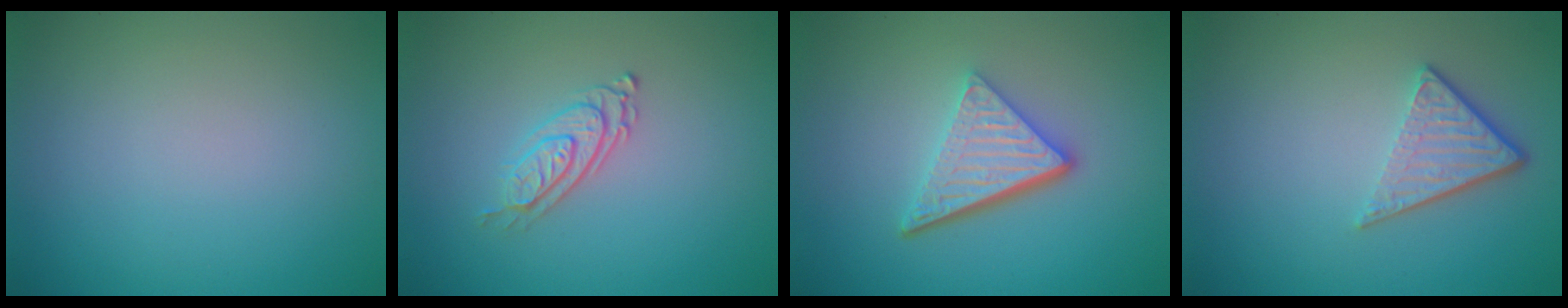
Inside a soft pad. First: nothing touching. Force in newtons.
{"total": 2.7, "press": 2.0, "slide": 1.8}
{"total": 5.0, "press": 3.5, "slide": 3.6}
{"total": 3.8, "press": 2.6, "slide": 2.7}